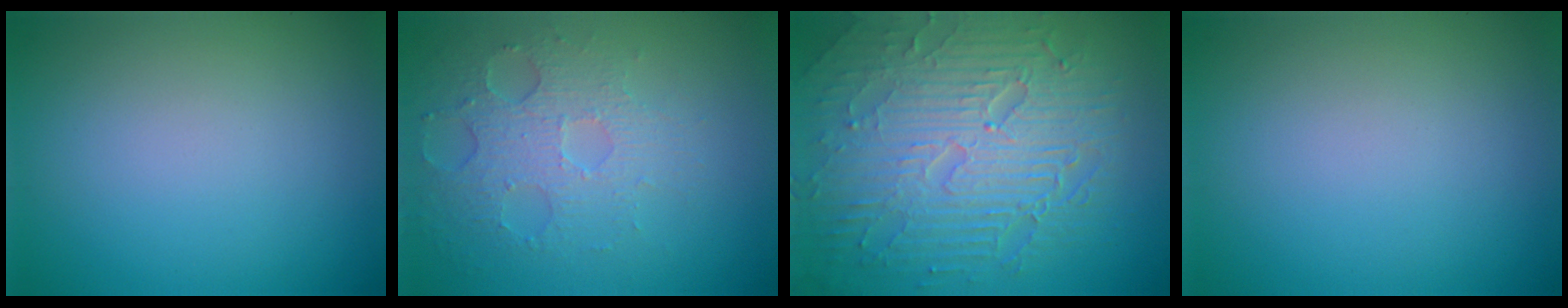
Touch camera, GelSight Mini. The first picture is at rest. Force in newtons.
{"total": 3.7, "press": 3.3, "slide": 1.7}
{"total": 10.2, "press": 6.6, "slide": 7.7}
{"total": 0.0}